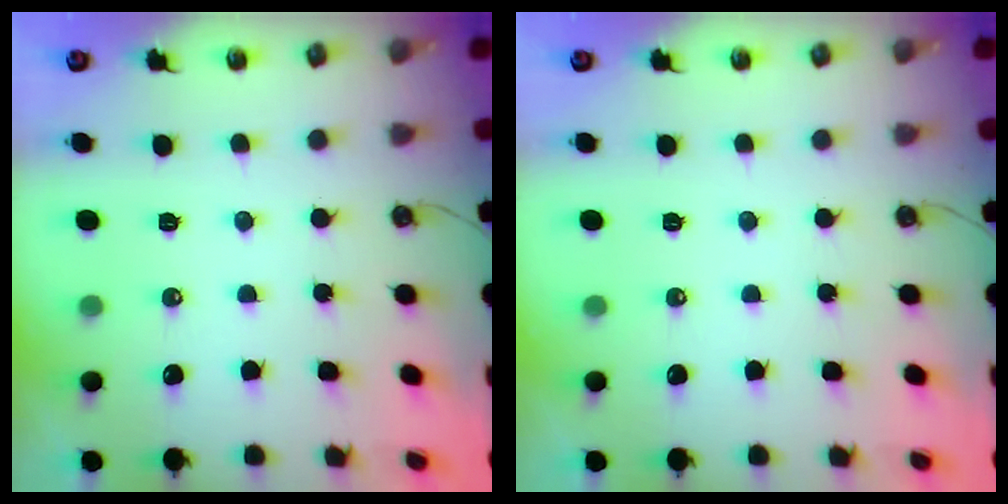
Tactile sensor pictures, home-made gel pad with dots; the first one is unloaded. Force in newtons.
{"total": 0.0}